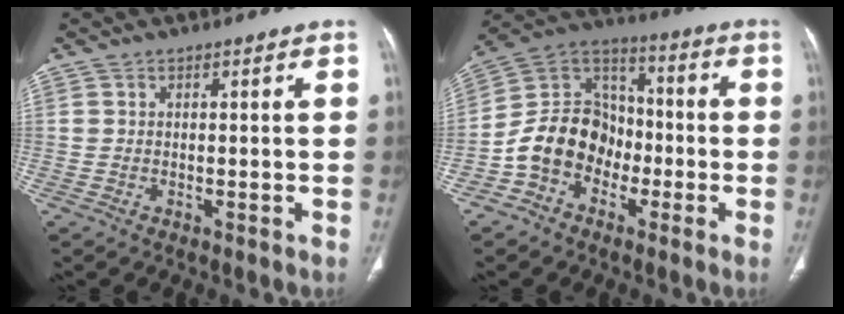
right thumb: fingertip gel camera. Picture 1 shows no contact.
{"total": 13.2, "force": [-4.4, 10.8, 6.1], "torque": [-0.079, 0.061, -0.092]}